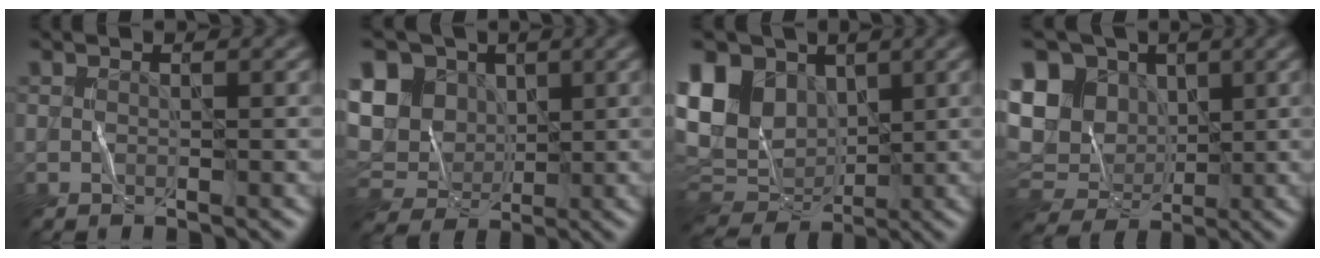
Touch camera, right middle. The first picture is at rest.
{"total": 9.6, "force": [3.2, 7.8, 4.5], "torque": [-0.110, 0.025, 0.048]}
{"total": 11.0, "force": [2.8, 8.4, 6.5], "torque": [-0.158, 0.027, 0.057]}
{"total": 9.9, "force": [2.5, 8.1, 5.1], "torque": [-0.119, 0.020, 0.034]}